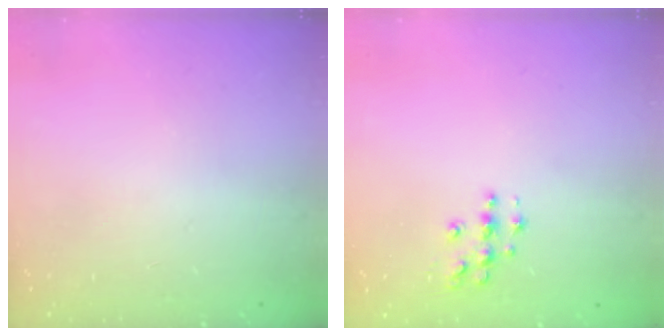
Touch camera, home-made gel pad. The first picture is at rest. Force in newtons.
{"total": 5.2, "press": 5.1, "slide": 0.5}